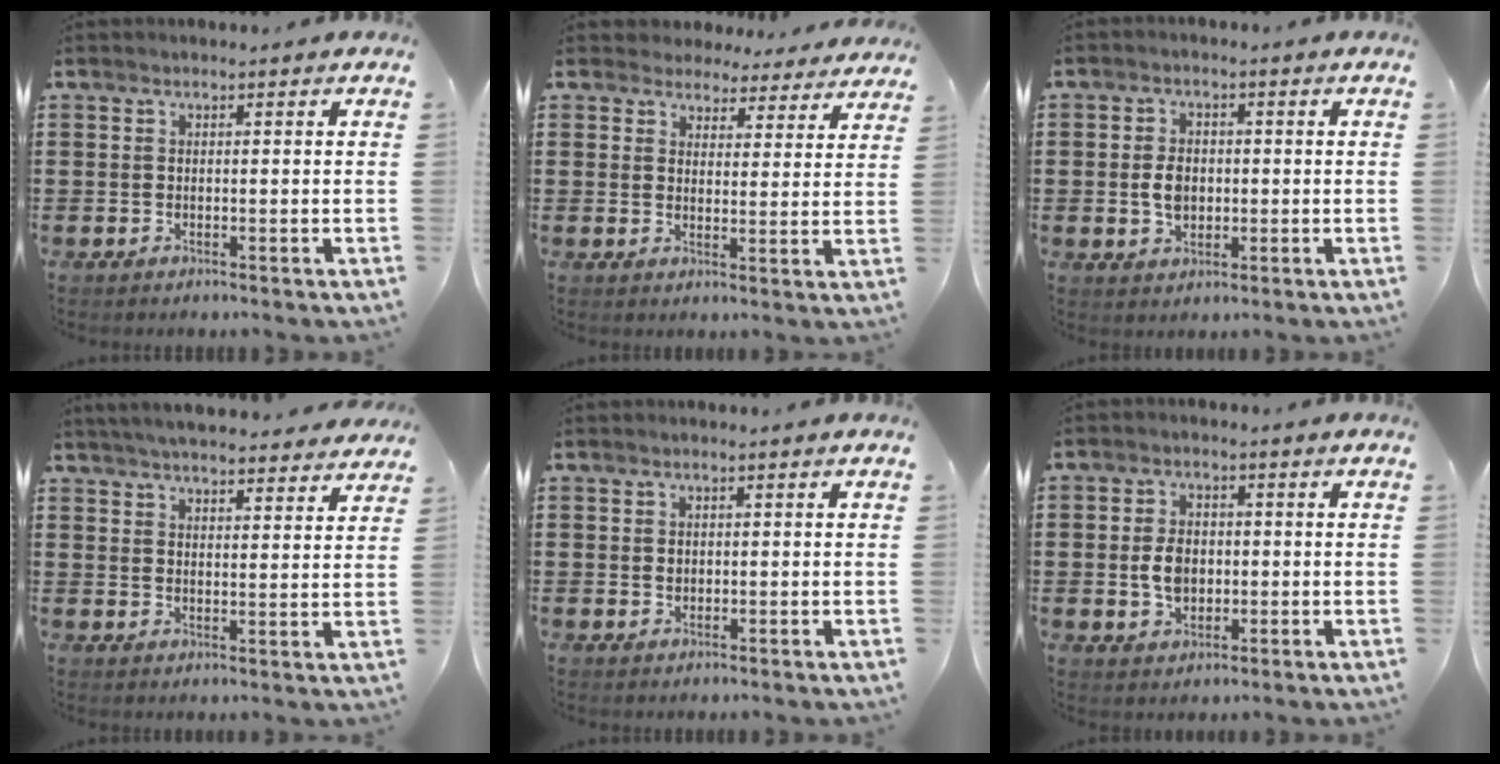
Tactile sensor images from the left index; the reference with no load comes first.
{"total": 4.1, "force": [3.9, 1.2, 0.1], "torque": [-0.015, -0.016, 0.070]}
{"total": 4.0, "force": [-0.2, 2.7, 2.9], "torque": [-0.059, 0.001, -0.010]}
{"total": 4.8, "force": [4.7, 0.1, 0.9], "torque": [-0.034, -0.020, 0.084]}
{"total": 0.8, "force": [0.2, 0.7, 0.4], "torque": [-0.010, 0.005, 0.002]}
{"total": 4.7, "force": [-0.3, 3.2, 3.5], "torque": [-0.077, 0.007, -0.009]}